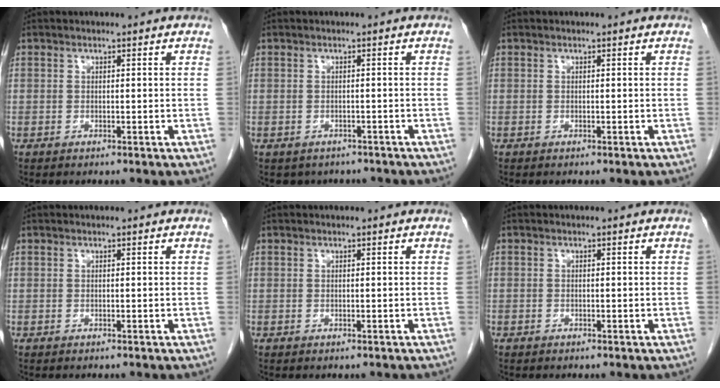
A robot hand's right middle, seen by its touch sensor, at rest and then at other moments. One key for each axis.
{"total": 4.4, "fx": -3.6, "fy": 2.3, "fz": 0.5, "tx": -0.001, "ty": 0.009, "tz": -0.042}
{"total": 0.0}
{"total": 1.0, "fx": -0.9, "fy": 0.3, "fz": 0.4, "tx": -0.010, "ty": -0.002, "tz": -0.011}
{"total": 0.8, "fx": -0.7, "fy": 0.3, "fz": 0.3, "tx": -0.007, "ty": 0.000, "tz": -0.009}
{"total": 0.6, "fx": -0.4, "fy": 0.4, "fz": 0.0, "tx": -0.006, "ty": 0.002, "tz": -0.008}